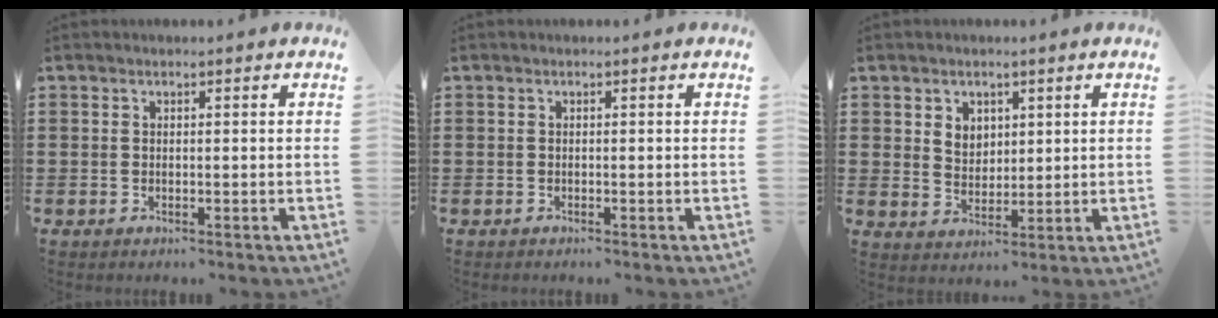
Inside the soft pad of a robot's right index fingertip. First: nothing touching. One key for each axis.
{"total": 0.0}
{"total": 3.5, "fx": 1.9, "fy": 2.8, "fz": 0.9, "tx": -0.020, "ty": 0.009, "tz": 0.033}